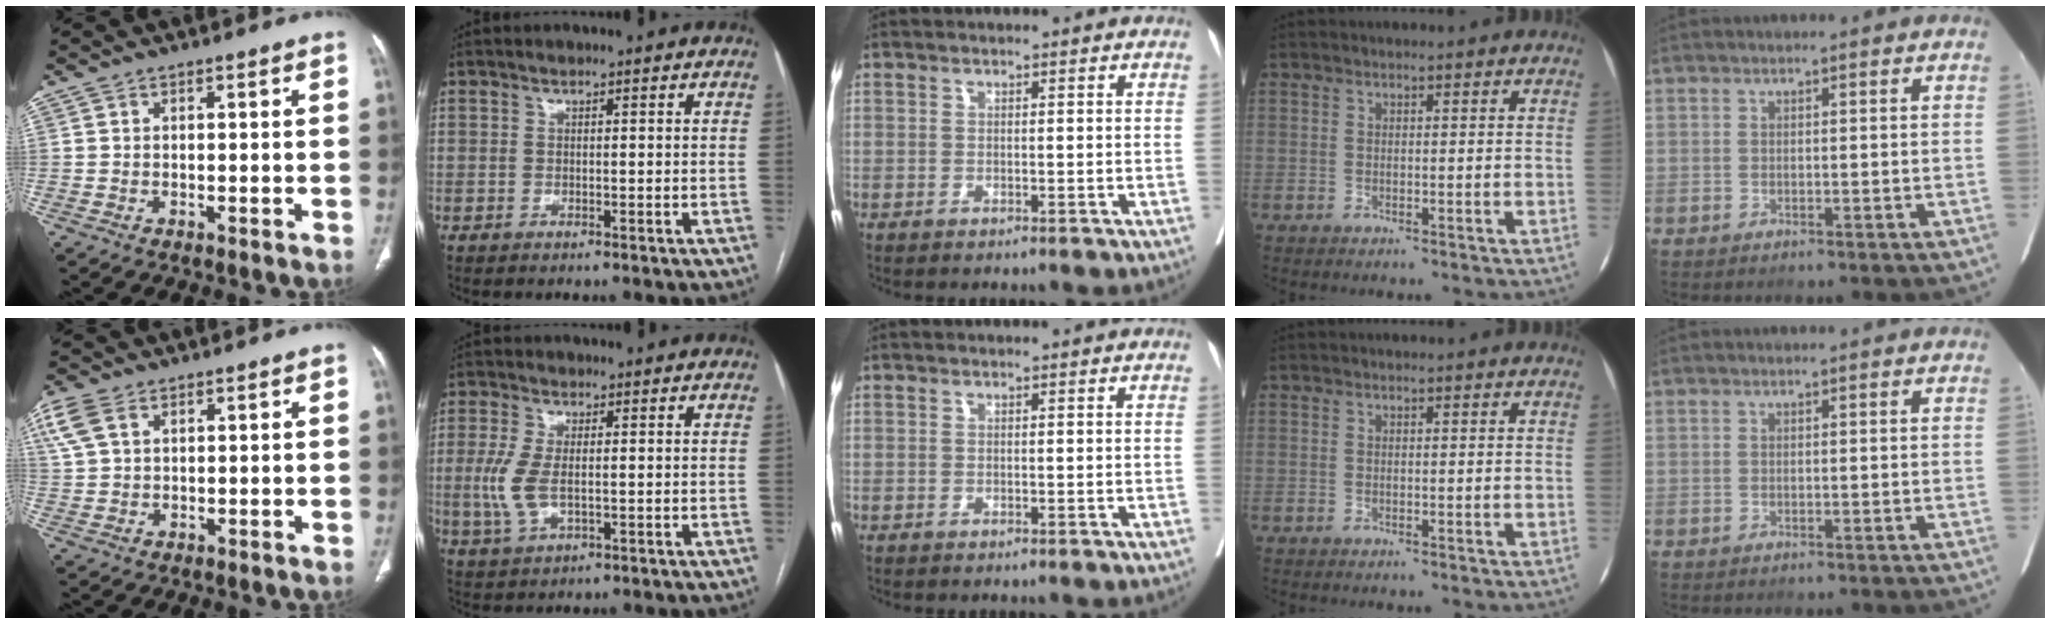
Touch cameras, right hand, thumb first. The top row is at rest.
{"thumb": {"total": 7.0, "force": [3.4, 4.3, 4.5], "torque": [-0.121, 0.014, 0.074]}, "index": {"total": 5.8, "force": [-0.4, 2.5, 5.2], "torque": [-0.134, -0.008, -0.005]}}